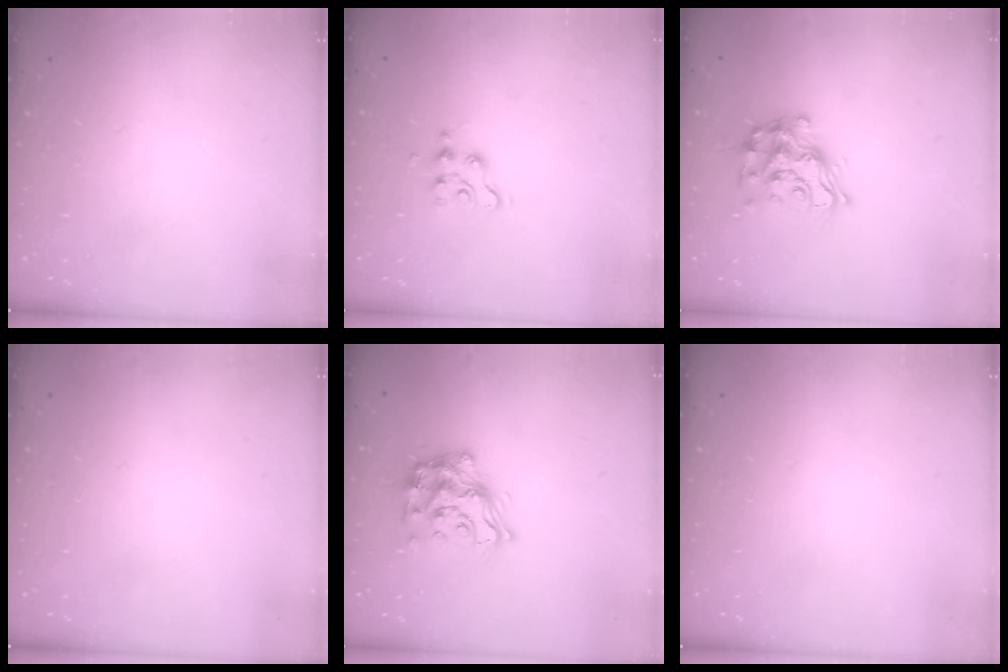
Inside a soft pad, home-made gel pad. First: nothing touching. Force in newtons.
{"total": 3.3, "press": 3.3, "slide": 0.3}
{"total": 15.3, "press": 15.2, "slide": 1.0}
{"total": 0.0}
{"total": 15.4, "press": 15.3, "slide": 1.0}
{"total": 0.0}